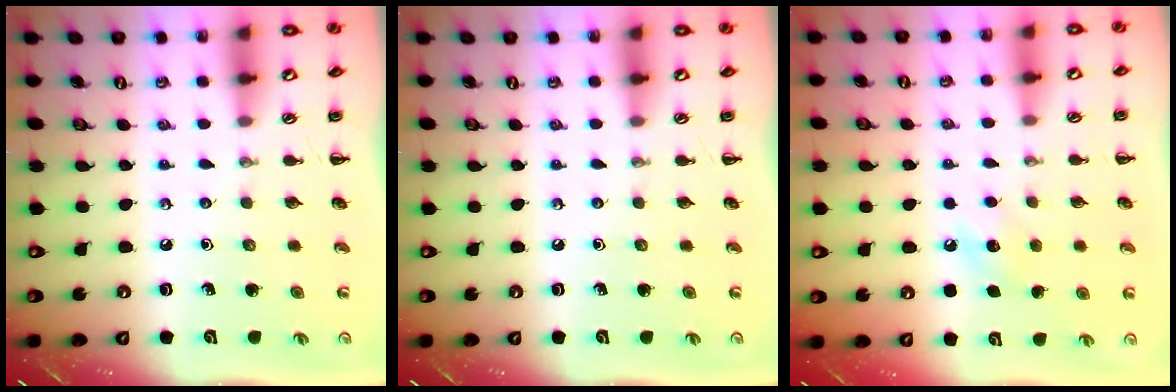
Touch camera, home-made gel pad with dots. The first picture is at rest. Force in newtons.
{"total": 0.0}
{"total": 8.0, "press": 7.8, "slide": 1.7}